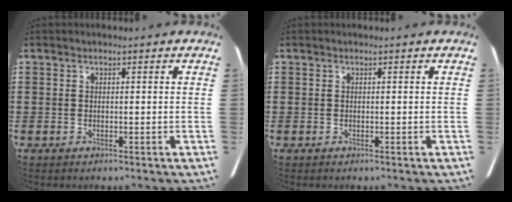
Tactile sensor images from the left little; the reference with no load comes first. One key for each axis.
{"total": 0.0}